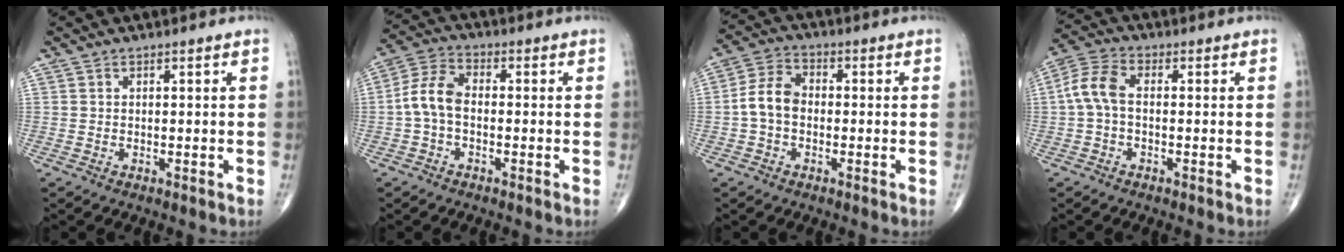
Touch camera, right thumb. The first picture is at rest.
{"total": 7.0, "force": [-1.0, 4.1, 5.6], "torque": [-0.114, 0.023, -0.031]}
{"total": 6.7, "force": [-1.0, 4.7, 4.7], "torque": [-0.085, 0.023, -0.030]}
{"total": 6.3, "force": [-0.3, 3.6, 5.2], "torque": [-0.115, 0.020, -0.015]}